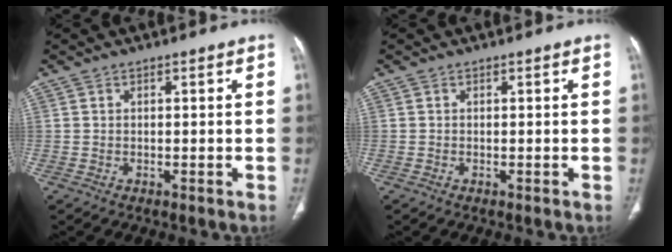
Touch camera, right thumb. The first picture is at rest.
{"total": 0.0}